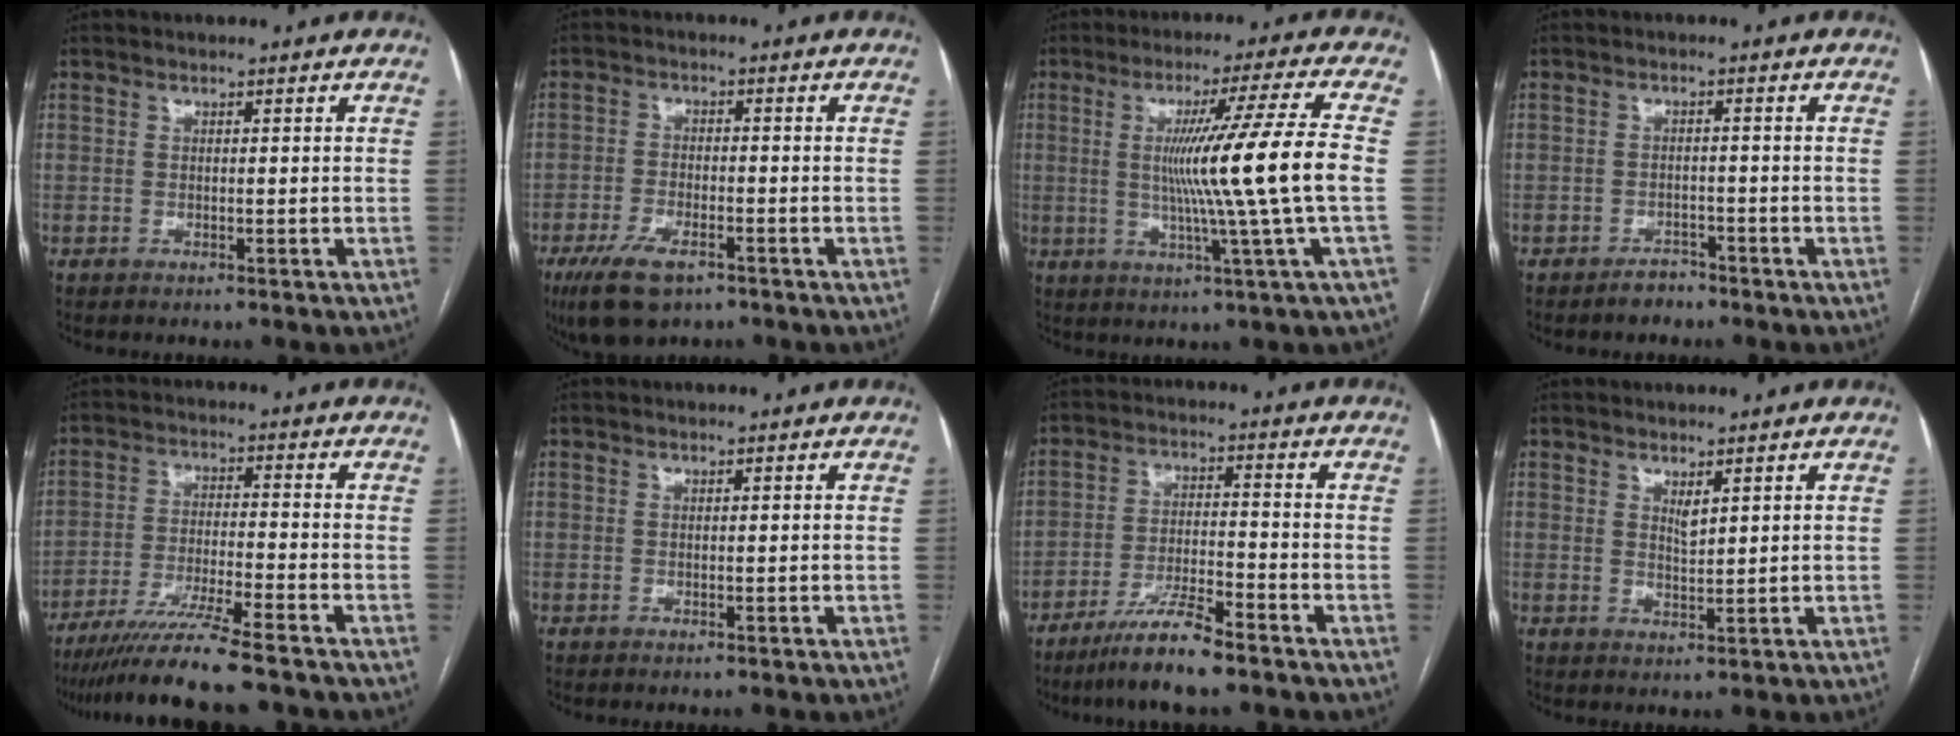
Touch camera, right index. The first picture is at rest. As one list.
[{"total": 7.7, "force": [-4.8, 2.9, 5.3], "torque": [-0.108, -0.012, -0.079]}, {"total": 13.9, "force": [-0.2, -3.3, 13.5], "torque": [-0.219, -0.011, 0.001]}, {"total": 2.3, "force": [-2.0, 1.2, 0.4], "torque": [-0.007, 0.003, -0.029]}, {"total": 10.6, "force": [-8.7, -1.1, 6.0], "torque": [-0.094, -0.033, -0.146]}, {"total": 0.0}, {"total": 8.4, "force": [-6.4, 0.3, 5.4], "torque": [-0.102, -0.021, -0.119]}, {"total": 1.7, "force": [1.1, 0.4, 1.2], "torque": [-0.025, -0.006, 0.024]}]